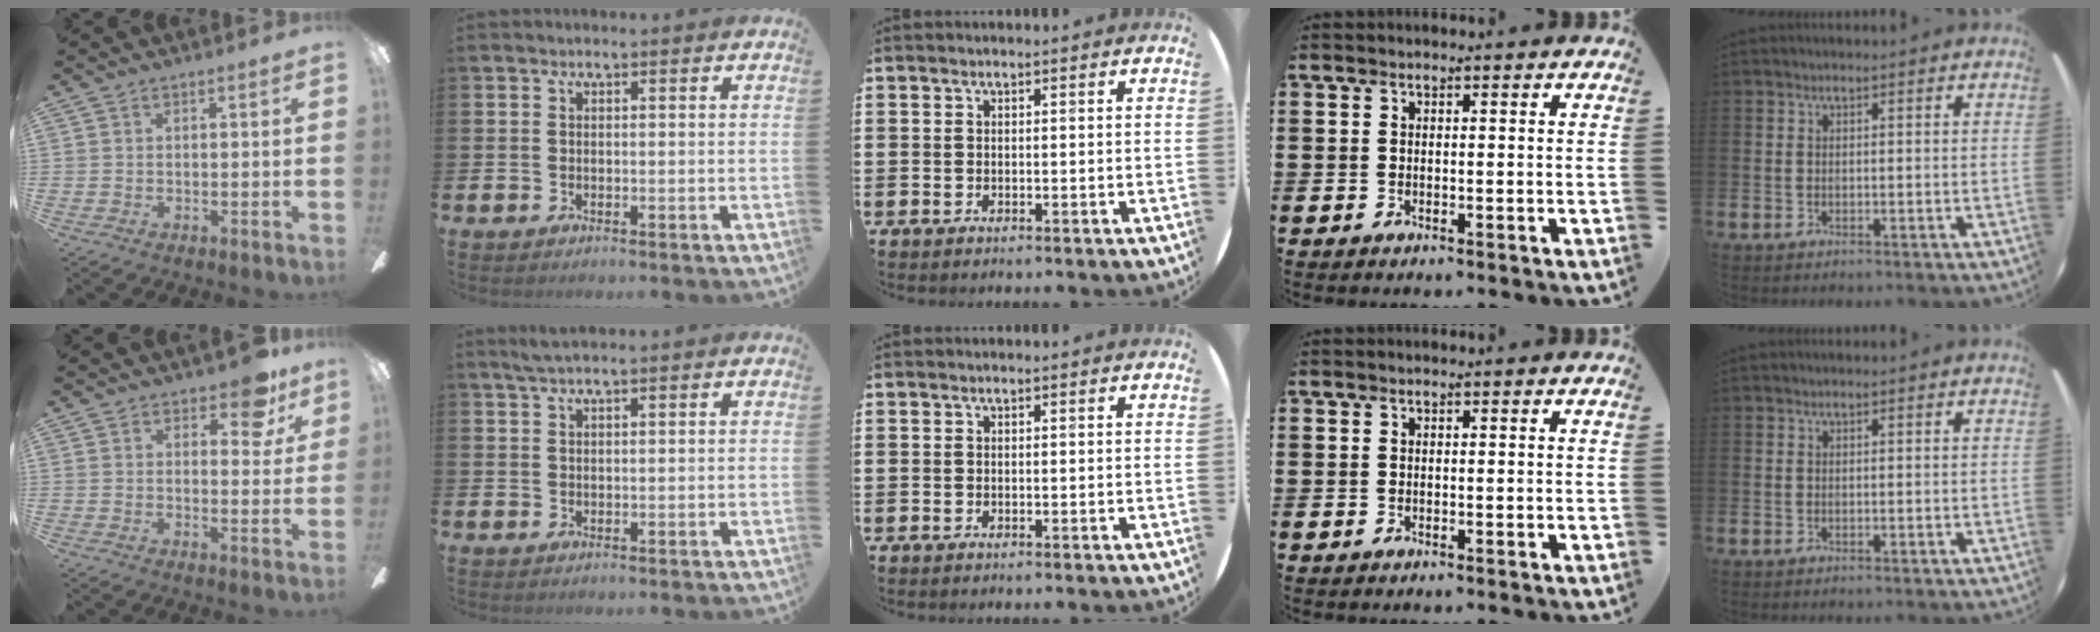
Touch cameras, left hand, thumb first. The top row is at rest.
{"thumb": {"total": 8.9, "force": [5.7, 4.2, 5.4], "torque": [-0.060, -0.019, 0.095]}, "index": {"total": 2.0, "force": [1.6, 0.1, 1.2], "torque": [-0.017, 0.000, 0.026]}}